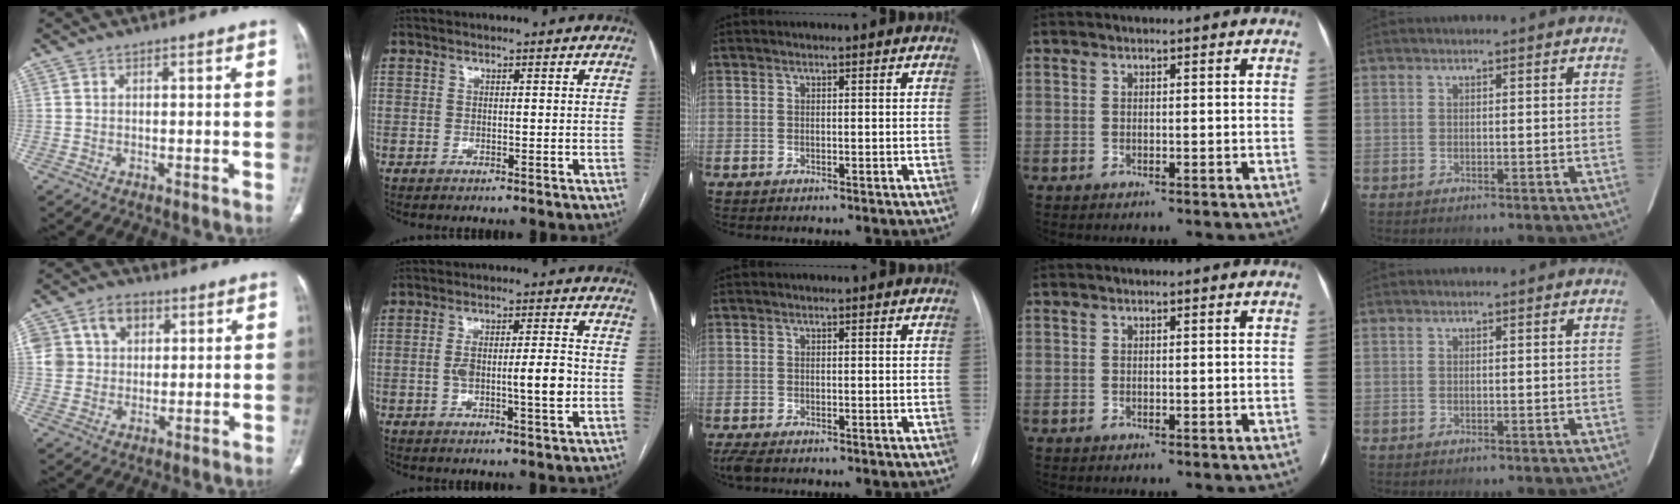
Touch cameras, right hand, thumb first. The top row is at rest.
{"thumb": {"total": 11.4, "force": [3.9, 9.2, 5.5], "torque": [-0.078, 0.007, 0.073]}, "index": {"total": 8.1, "force": [-1.2, 1.4, 7.9], "torque": [-0.139, 0.007, -0.020]}, "middle": {"total": 3.0, "force": [-2.2, 1.1, 1.8], "torque": [-0.041, -0.012, -0.035]}}